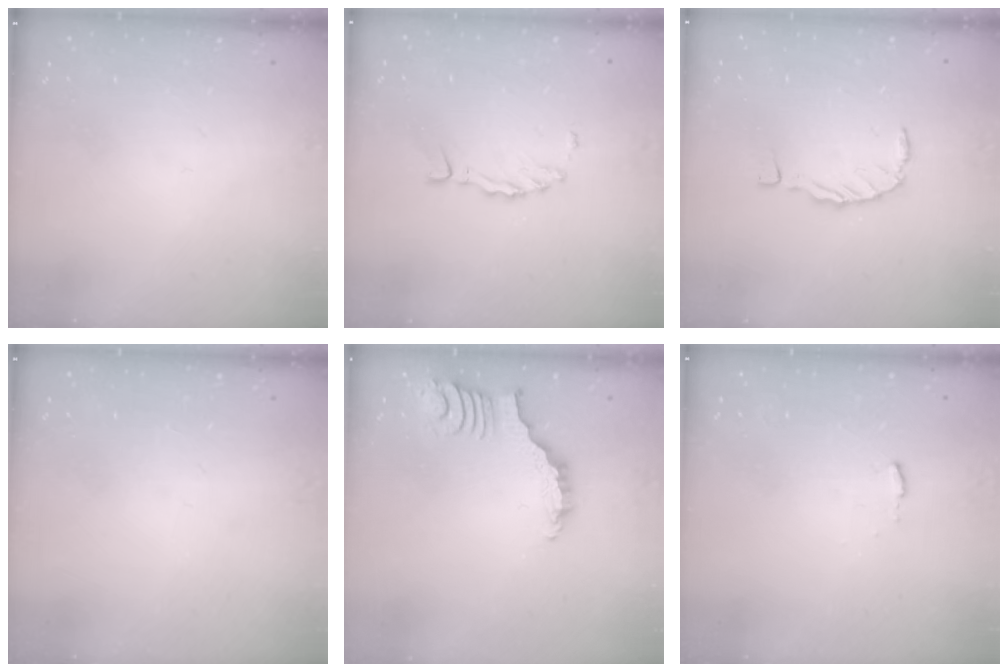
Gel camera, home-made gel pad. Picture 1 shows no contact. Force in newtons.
{"total": 2.1, "press": 2.1, "slide": 0.2}
{"total": 0.0}
{"total": 1.6, "press": 1.5, "slide": 0.2}
{"total": 3.1, "press": 3.1, "slide": 0.4}
{"total": 4.3, "press": 4.3, "slide": 0.4}